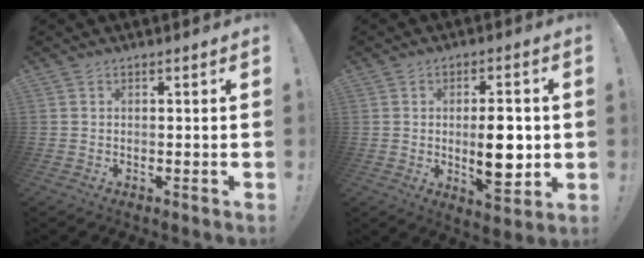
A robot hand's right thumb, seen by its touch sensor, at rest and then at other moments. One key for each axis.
{"total": 13.1, "fx": -1.4, "fy": 7.0, "fz": 11.0, "tx": -0.173, "ty": 0.004, "tz": -0.026}